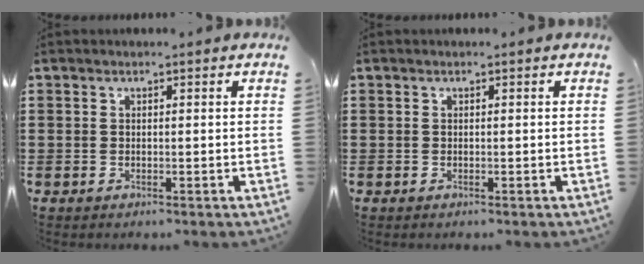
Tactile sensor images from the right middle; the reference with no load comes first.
{"total": 0.0}